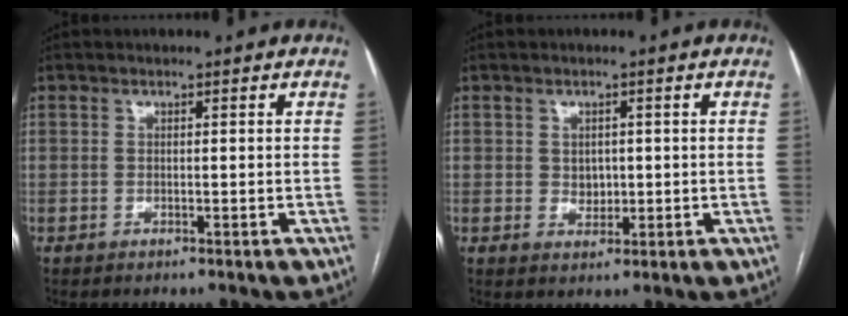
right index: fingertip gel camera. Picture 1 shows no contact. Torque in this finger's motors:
{"motor_torque": [0.20, 0.03, 0.02, 0.00]}